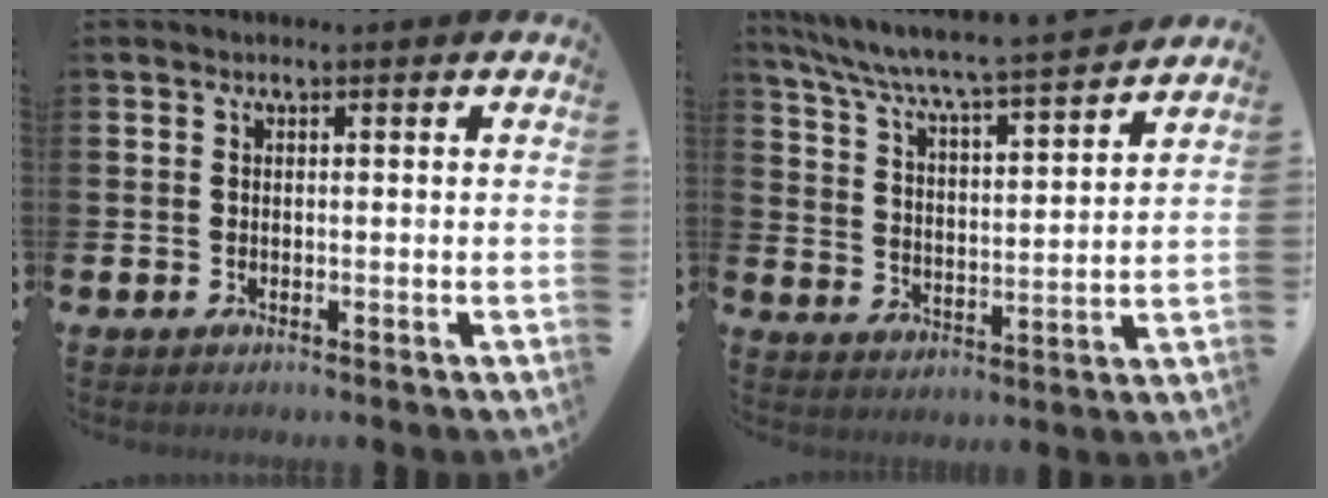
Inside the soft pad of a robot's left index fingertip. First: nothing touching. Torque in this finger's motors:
{"motor_torque": [0.57, -0.64, 0.41, 0.21]}